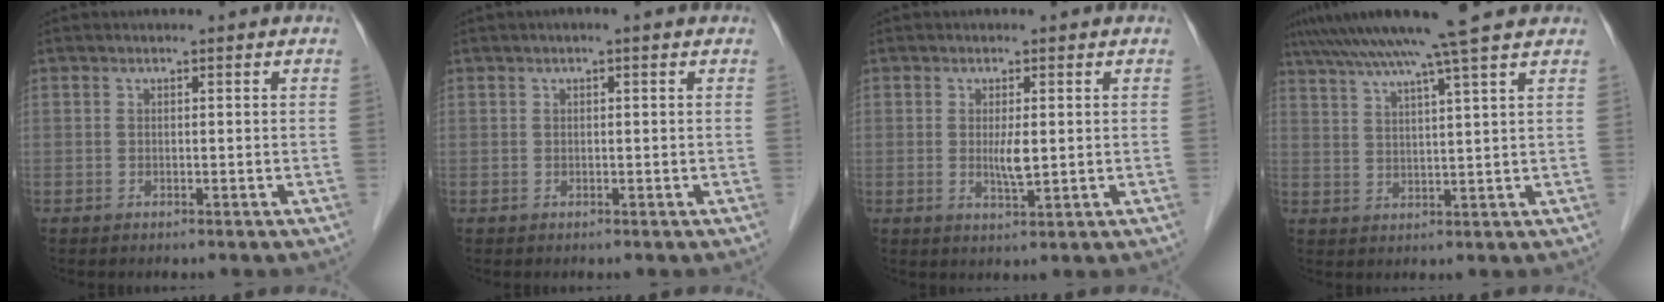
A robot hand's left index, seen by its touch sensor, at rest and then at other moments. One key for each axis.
{"total": 1.0, "fx": 0.4, "fy": 0.1, "fz": 0.9, "tx": -0.019, "ty": 0.008, "tz": 0.003}
{"total": 2.9, "fx": 0.1, "fy": 0.5, "fz": 2.9, "tx": -0.055, "ty": -0.006, "tz": 0.004}
{"total": 12.3, "fx": 10.0, "fy": -1.5, "fz": 7.1, "tx": -0.121, "ty": 0.024, "tz": 0.144}